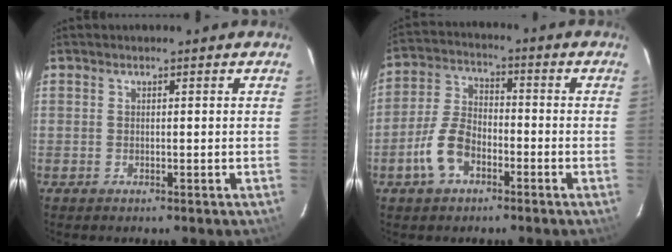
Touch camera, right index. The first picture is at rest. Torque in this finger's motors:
{"motor_torque": [0.49, -0.15, -0.04, -0.06]}